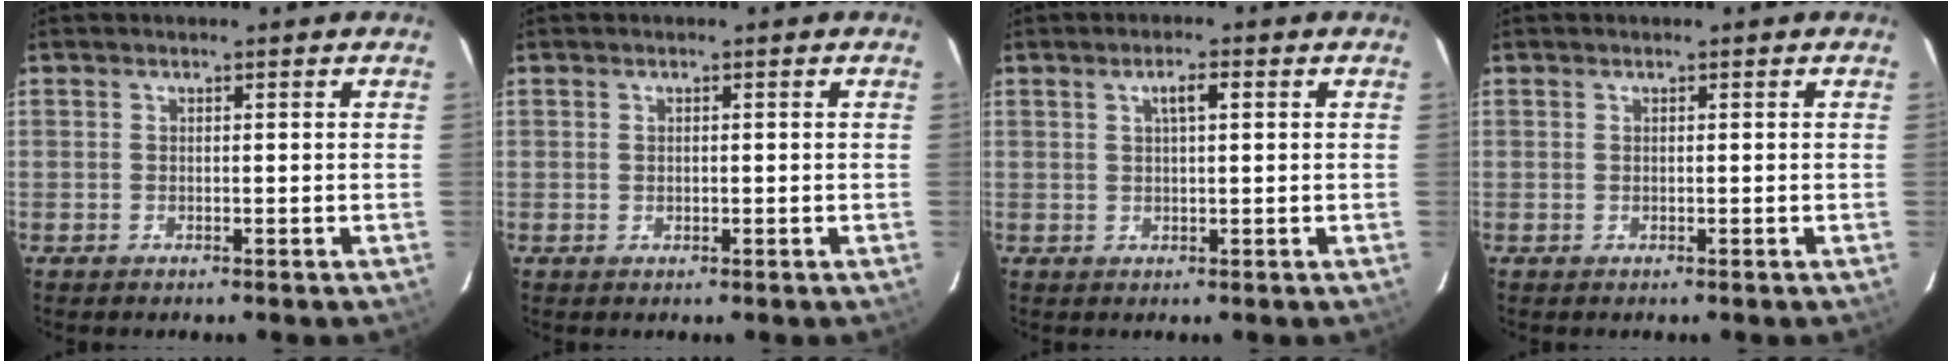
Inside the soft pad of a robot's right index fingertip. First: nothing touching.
{"total": 0.5, "force": [0.0, 0.5, 0.1], "torque": [0.003, 0.000, 0.002]}
{"total": 2.6, "force": [0.9, 0.5, 2.3], "torque": [-0.043, 0.007, 0.017]}
{"total": 0.0}